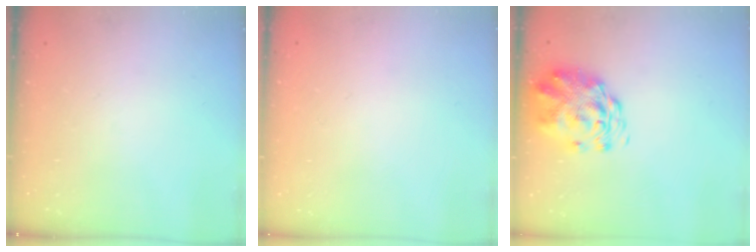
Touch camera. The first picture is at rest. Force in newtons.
{"total": 1.9, "press": 1.9, "slide": 0.2}
{"total": 3.2, "press": 3.0, "slide": 1.0}